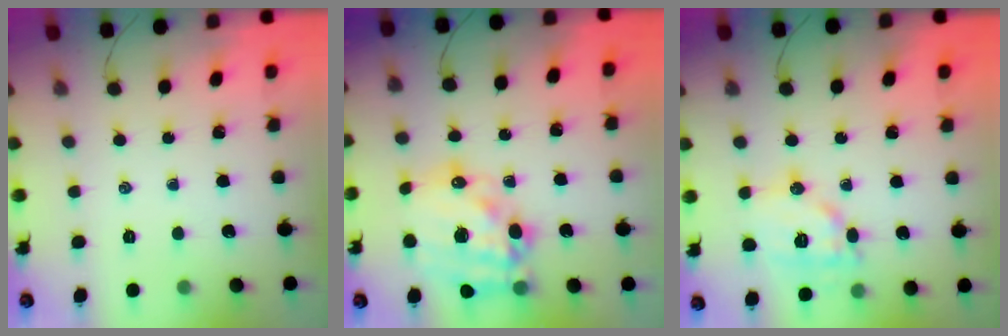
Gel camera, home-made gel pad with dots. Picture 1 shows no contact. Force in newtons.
{"total": 19.2, "press": 18.6, "slide": 4.5}
{"total": 12.1, "press": 12.0, "slide": 0.8}